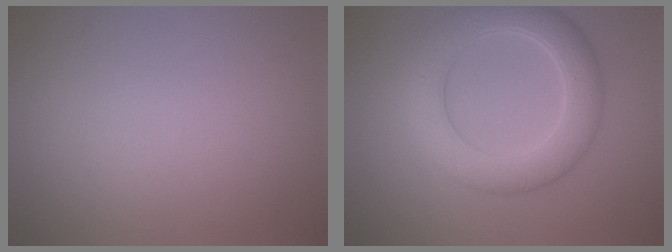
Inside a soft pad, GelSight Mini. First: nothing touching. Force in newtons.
{"total": 6.5, "press": 6.5, "slide": 0.0}